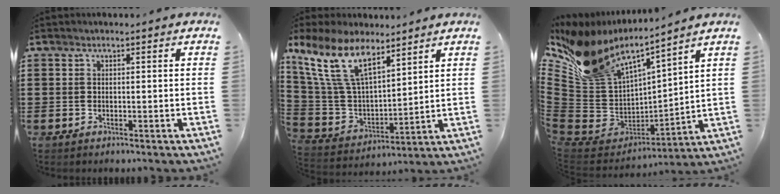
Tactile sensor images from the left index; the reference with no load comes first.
{"total": 13.6, "force": [8.9, 5.8, 8.5], "torque": [-0.212, -0.024, 0.165]}
{"total": 9.8, "force": [8.7, 3.1, 3.3], "torque": [-0.115, -0.071, 0.155]}